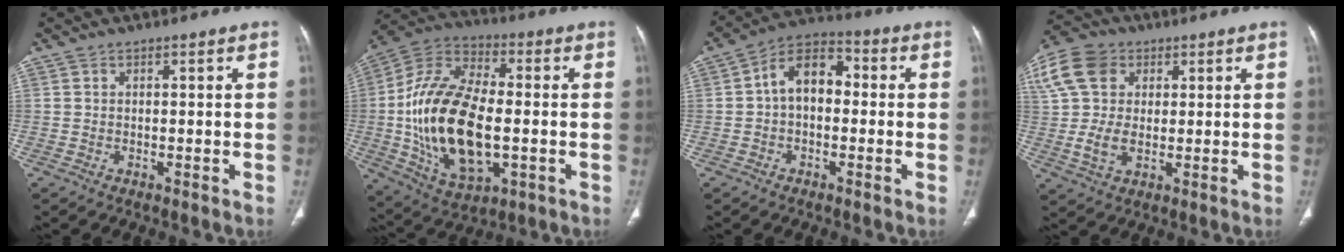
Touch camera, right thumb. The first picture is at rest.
{"total": 23.7, "force": [-2.1, 12.5, 20.0], "torque": [-0.385, 0.009, -0.029]}
{"total": 9.6, "force": [0.1, 6.4, 7.2], "torque": [-0.099, 0.034, -0.012]}
{"total": 14.1, "force": [4.0, 10.5, 8.5], "torque": [-0.167, 0.007, 0.074]}